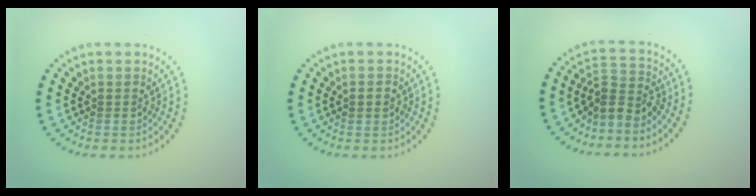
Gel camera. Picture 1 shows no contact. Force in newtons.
{"total": 1.3, "press": 1.3, "slide": 0.0}
{"total": 2.7, "press": 1.9, "slide": 1.9}